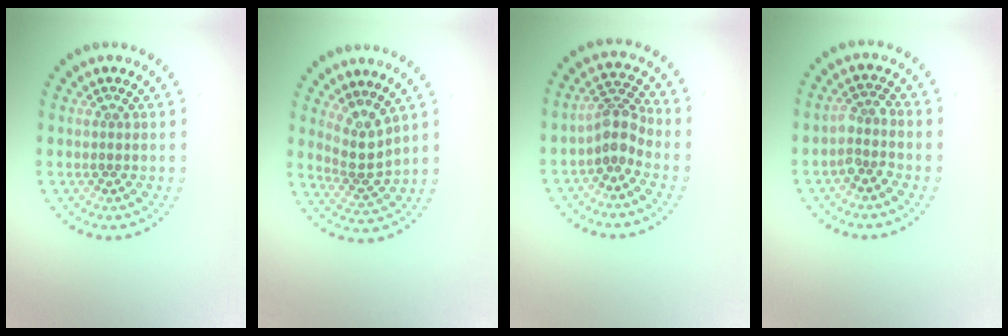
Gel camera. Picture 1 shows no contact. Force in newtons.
{"total": 3.0, "press": 2.2, "slide": 2.0}
{"total": 2.7, "press": 2.1, "slide": 1.7}
{"total": 2.0, "press": 1.6, "slide": 1.2}